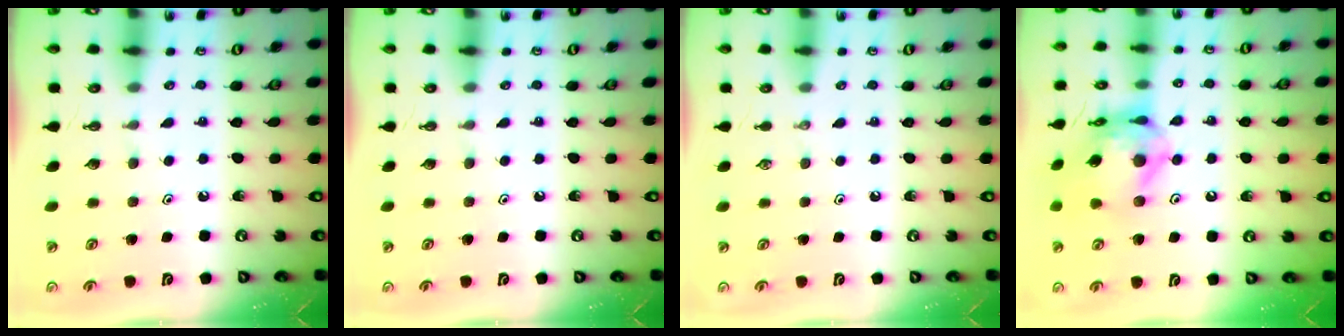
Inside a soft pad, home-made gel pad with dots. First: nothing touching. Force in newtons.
{"total": 0.0}
{"total": 0.0}
{"total": 14.6, "press": 14.6, "slide": 1.3}